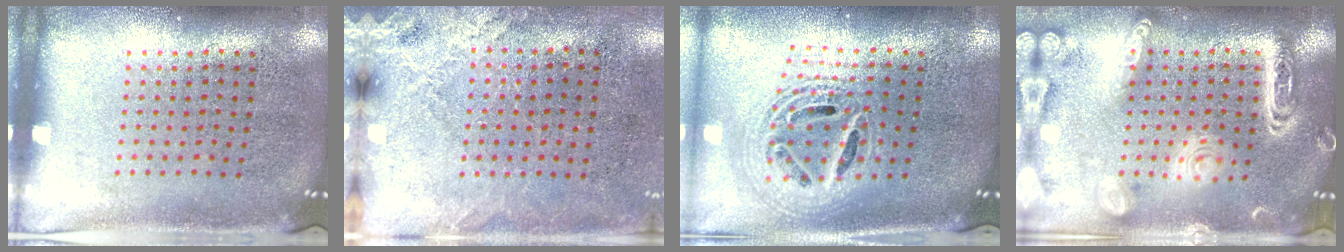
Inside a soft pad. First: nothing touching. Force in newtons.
{"total": 2.5, "press": 2.2, "slide": 1.2}
{"total": 2.2, "press": 1.6, "slide": 1.5}
{"total": 2.8, "press": 2.8, "slide": 0.3}